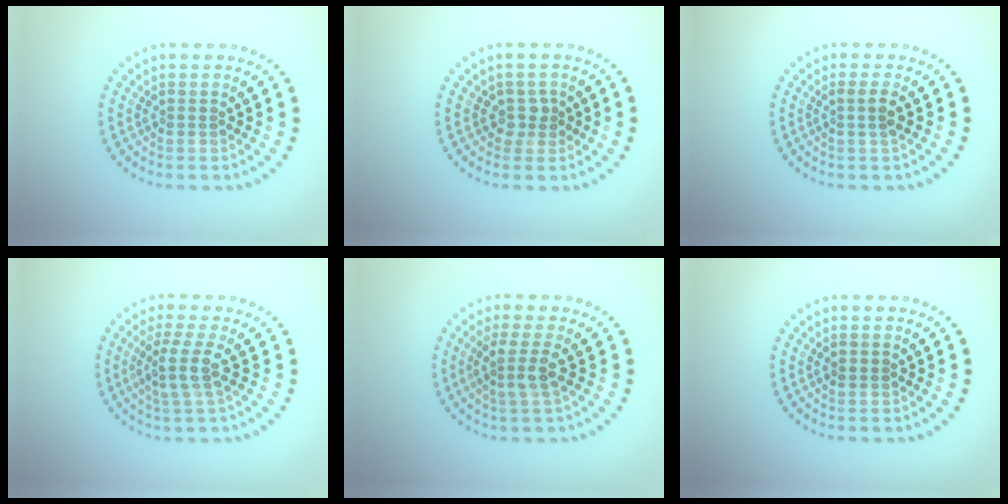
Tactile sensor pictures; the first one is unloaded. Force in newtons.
{"total": 1.6, "press": 1.3, "slide": 1.0}
{"total": 1.5, "press": 1.2, "slide": 0.9}
{"total": 2.9, "press": 2.4, "slide": 1.7}
{"total": 2.4, "press": 1.9, "slide": 1.5}
{"total": 0.9, "press": 0.8, "slide": 0.1}